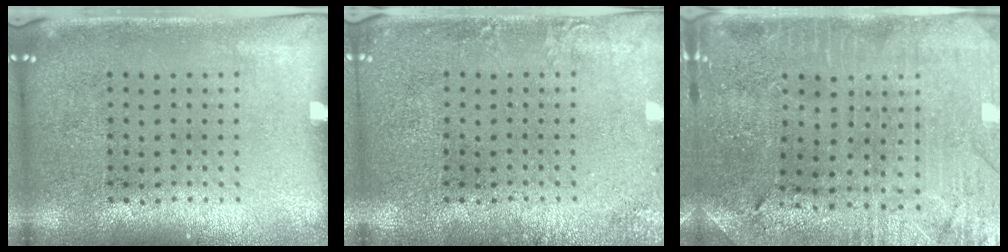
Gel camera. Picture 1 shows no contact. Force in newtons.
{"total": 1.6, "press": 1.6, "slide": 0.1}
{"total": 1.0, "press": 0.9, "slide": 0.2}